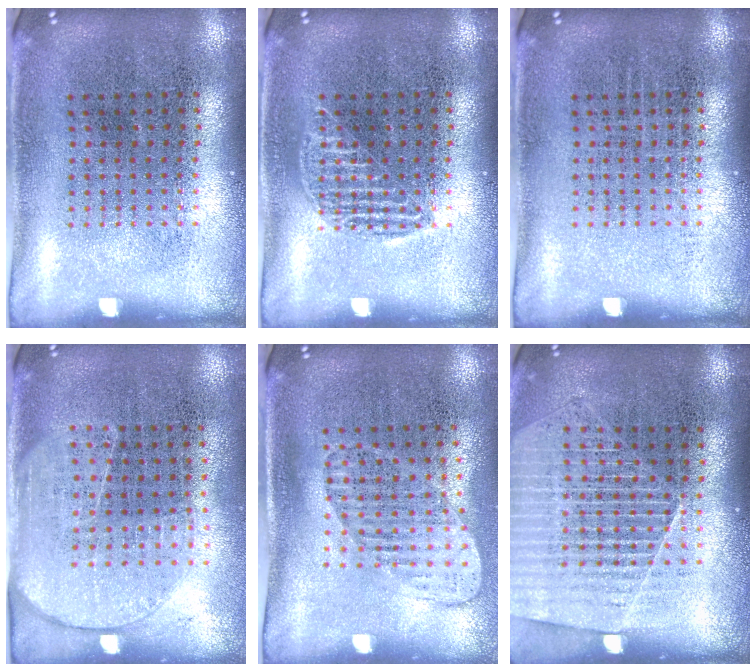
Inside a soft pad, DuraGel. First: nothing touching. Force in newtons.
{"total": 1.2, "press": 1.2, "slide": 0.2}
{"total": 0.0}
{"total": 1.9, "press": 1.5, "slide": 1.1}
{"total": 1.4, "press": 1.1, "slide": 0.9}
{"total": 1.3, "press": 1.3, "slide": 0.2}